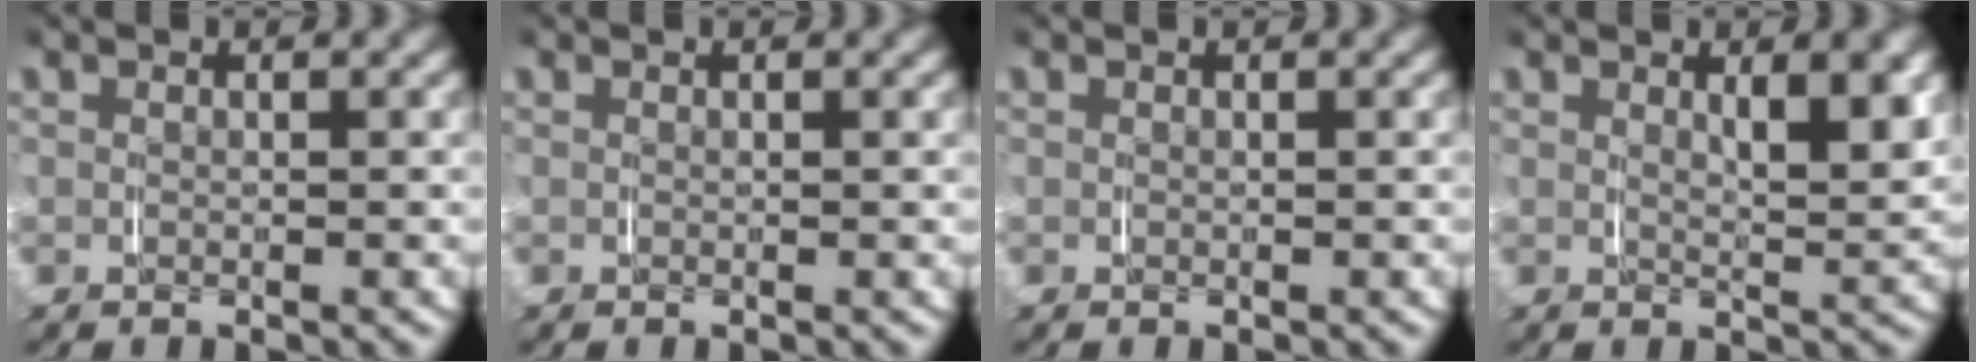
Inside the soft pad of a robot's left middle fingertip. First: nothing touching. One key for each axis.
{"total": 0.0}
{"total": 0.0}
{"total": 2.8, "fx": 1.5, "fy": 0.4, "fz": 2.4, "tx": -0.035, "ty": -0.012, "tz": 0.027}